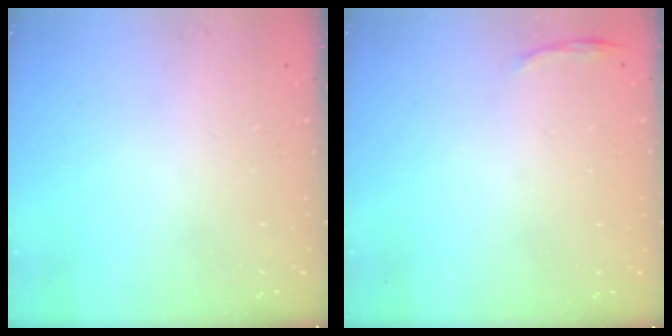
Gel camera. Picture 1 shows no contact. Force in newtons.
{"total": 3.0, "press": 2.9, "slide": 0.8}